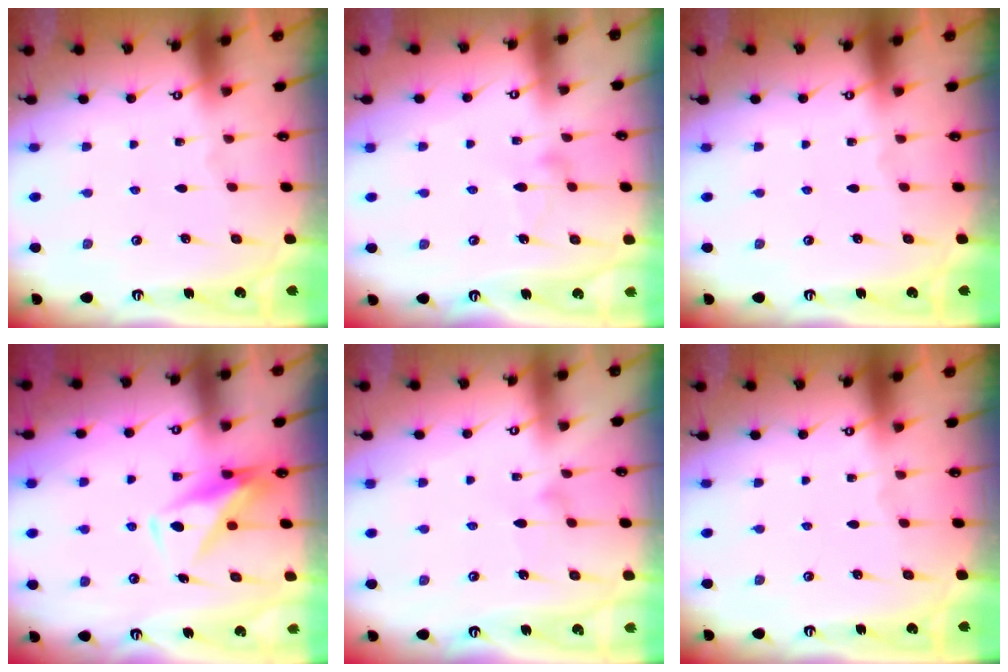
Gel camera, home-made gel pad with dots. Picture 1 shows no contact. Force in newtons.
{"total": 6.4, "press": 6.4, "slide": 0.2}
{"total": 0.0}
{"total": 8.8, "press": 8.7, "slide": 0.9}
{"total": 3.7, "press": 3.7, "slide": 0.2}
{"total": 0.0}